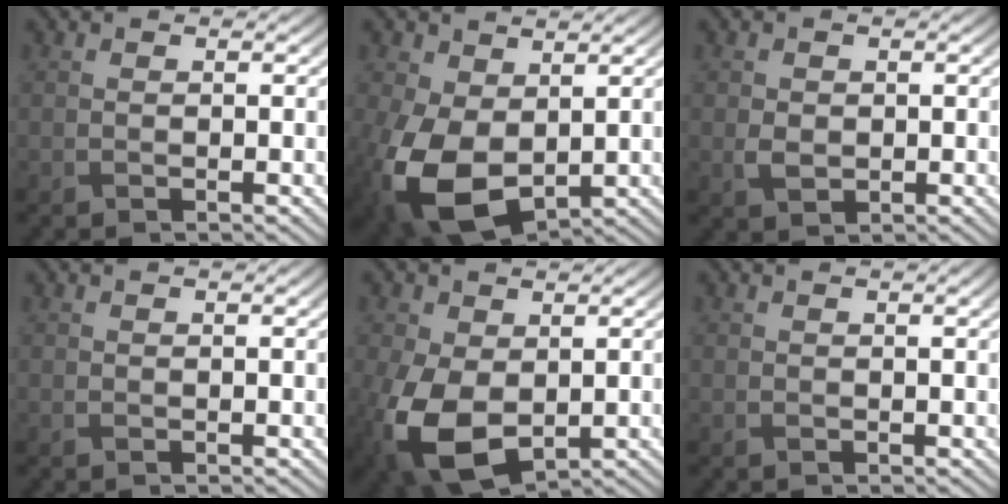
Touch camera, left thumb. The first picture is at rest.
{"total": 11.7, "force": [-1.1, 7.8, 8.6], "torque": [-0.235, -0.033, -0.012]}
{"total": 2.1, "force": [-0.1, 1.7, 1.2], "torque": [-0.030, -0.003, -0.002]}
{"total": 0.8, "force": [0.5, 0.1, 0.6], "torque": [-0.012, 0.004, 0.010]}
{"total": 10.7, "force": [-1.6, 7.1, 7.9], "torque": [-0.216, -0.028, -0.023]}
{"total": 1.5, "force": [0.8, 0.2, 1.2], "torque": [-0.019, 0.004, 0.012]}